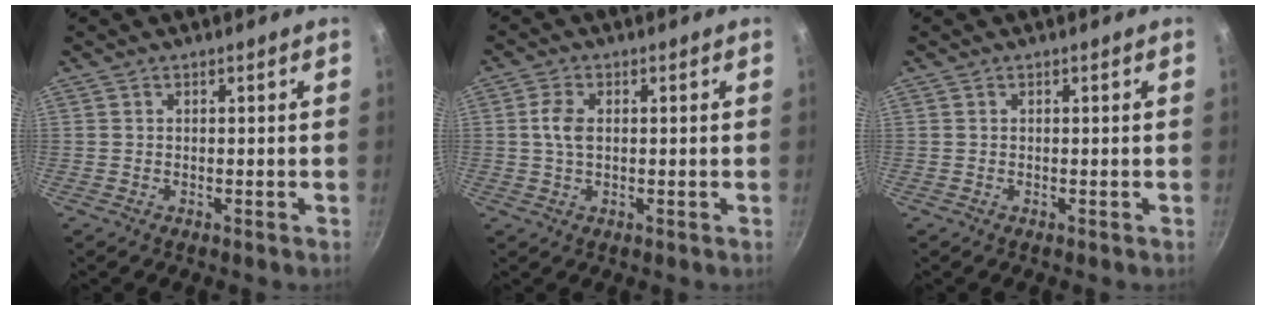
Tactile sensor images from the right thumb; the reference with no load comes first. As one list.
[{"total": 4.0, "force": [0.5, 2.4, 3.2], "torque": [-0.064, 0.006, 0.006]}, {"total": 0.0}]